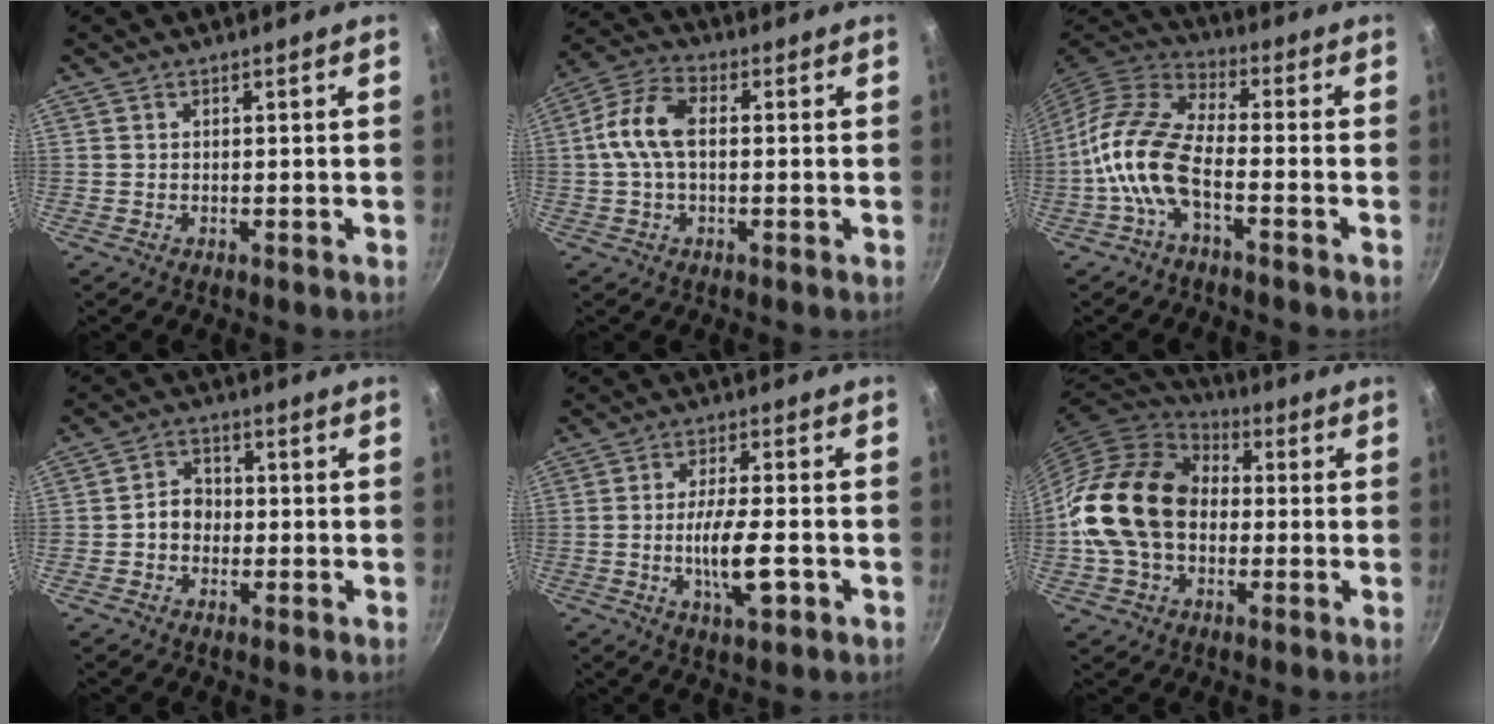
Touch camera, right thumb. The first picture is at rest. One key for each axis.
{"total": 9.4, "fx": 0.5, "fy": 5.2, "fz": 7.8, "tx": -0.158, "ty": 0.029, "tz": -0.003}
{"total": 12.0, "fx": -3.9, "fy": 5.4, "fz": 10.0, "tx": -0.201, "ty": 0.036, "tz": -0.092}
{"total": 4.5, "fx": -0.8, "fy": 3.8, "fz": 2.3, "tx": -0.008, "ty": 0.017, "tz": -0.020}
{"total": 9.1, "fx": -2.5, "fy": 2.7, "fz": 8.4, "tx": -0.144, "ty": 0.009, "tz": -0.045}
{"total": 19.0, "fx": -0.5, "fy": 14.2, "fz": 12.7, "tx": -0.209, "ty": 0.037, "tz": -0.019}